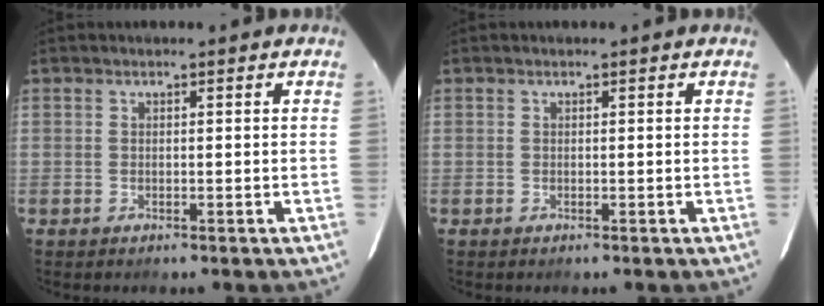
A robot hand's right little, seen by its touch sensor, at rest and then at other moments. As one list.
[{"total": 0.0}]